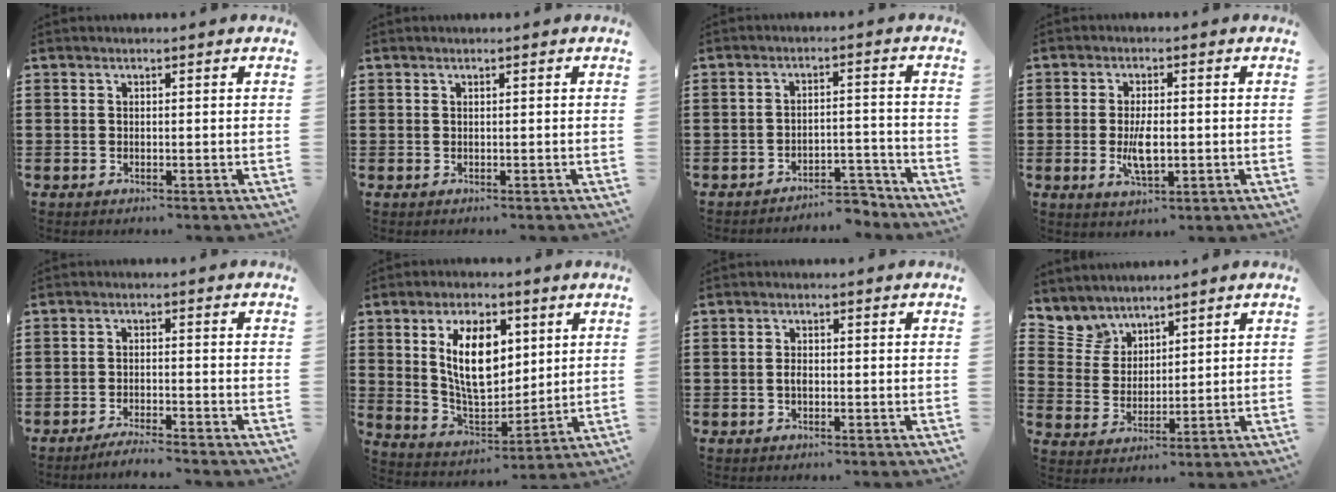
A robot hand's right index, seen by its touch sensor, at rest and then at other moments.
{"total": 0.0}
{"total": 4.5, "force": [-4.3, 0.7, 1.3], "torque": [-0.023, 0.008, -0.086]}
{"total": 5.2, "force": [-0.7, 1.9, 4.8], "torque": [-0.099, -0.008, -0.013]}
{"total": 2.8, "force": [-2.7, -0.3, 0.6], "torque": [-0.013, 0.000, -0.055]}
{"total": 11.0, "force": [3.2, 6.2, 8.6], "torque": [-0.161, 0.008, 0.056]}
{"total": 1.2, "force": [-0.3, 0.7, 1.0], "torque": [-0.021, -0.001, -0.005]}
{"total": 4.8, "force": [4.0, 2.7, -0.1], "torque": [-0.025, -0.009, 0.074]}